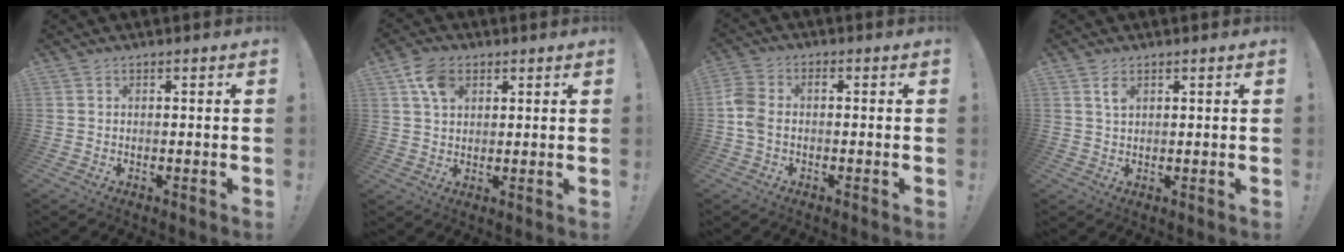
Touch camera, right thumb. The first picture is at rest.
{"total": 7.6, "force": [3.6, 5.2, 4.2], "torque": [-0.060, -0.007, 0.067]}
{"total": 5.6, "force": [-1.0, 3.6, 4.1], "torque": [-0.104, 0.000, -0.022]}
{"total": 2.8, "force": [1.5, 1.2, 2.0], "torque": [-0.027, -0.007, 0.025]}